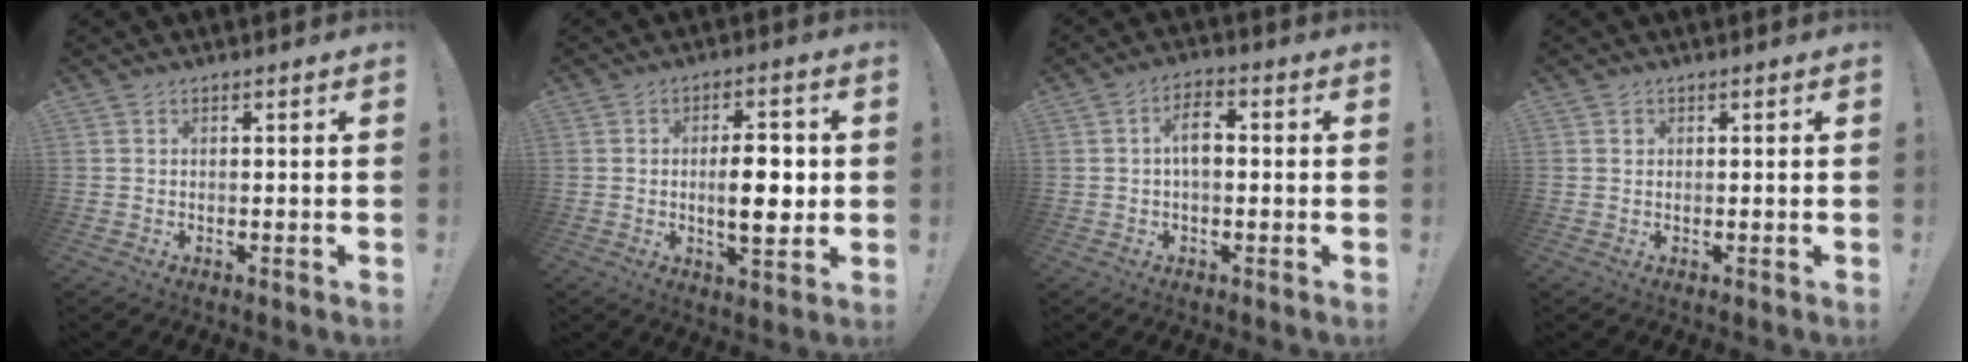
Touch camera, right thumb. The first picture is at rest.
{"total": 10.0, "force": [-0.5, 3.6, 9.2], "torque": [-0.140, -0.005, -0.015]}
{"total": 6.7, "force": [0.5, 4.1, 5.2], "torque": [-0.081, 0.013, 0.008]}
{"total": 0.7, "force": [0.2, 0.7, 0.1], "torque": [0.003, 0.000, 0.003]}